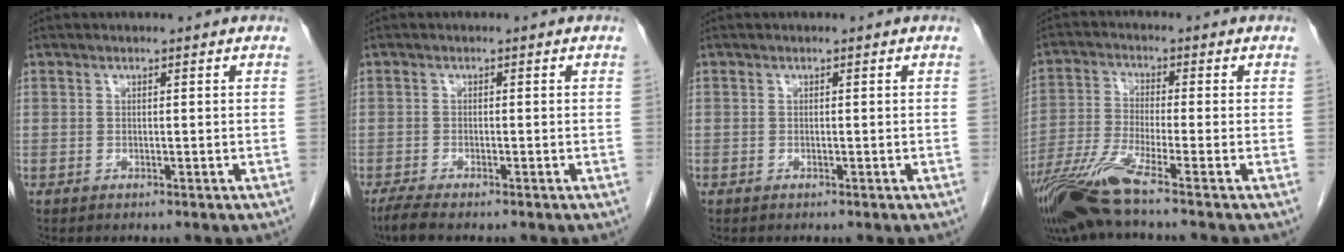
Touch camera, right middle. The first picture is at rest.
{"total": 2.5, "force": [-2.0, 0.1, 1.4], "torque": [-0.033, -0.009, -0.040]}
{"total": 0.0}
{"total": 9.7, "force": [-6.9, -1.3, 6.7], "torque": [-0.137, -0.032, -0.131]}